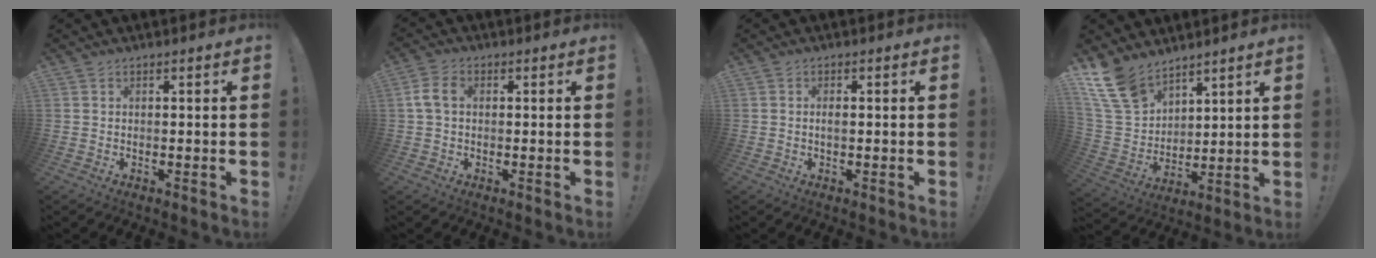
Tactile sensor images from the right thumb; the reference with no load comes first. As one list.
[{"total": 5.9, "force": [0.7, 4.0, 4.3], "torque": [-0.087, 0.009, 0.013]}, {"total": 1.1, "force": [-0.1, 0.4, 1.1], "torque": [-0.020, 0.002, -0.002]}, {"total": 14.8, "force": [11.2, 7.9, 5.6], "torque": [-0.125, -0.069, 0.217]}]